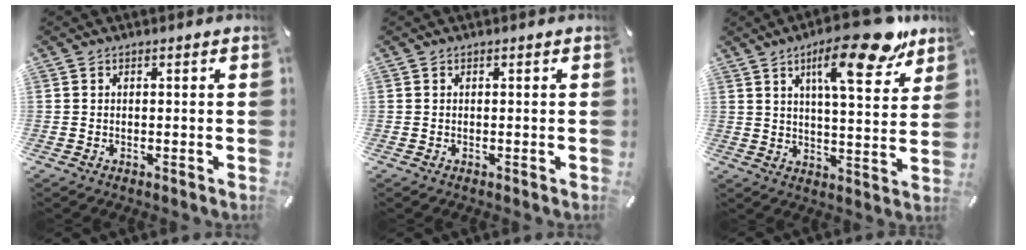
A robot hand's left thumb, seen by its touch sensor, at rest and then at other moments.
{"total": 0.0}
{"total": 18.4, "force": [11.1, 5.7, 13.5], "torque": [-0.196, -0.052, 0.169]}